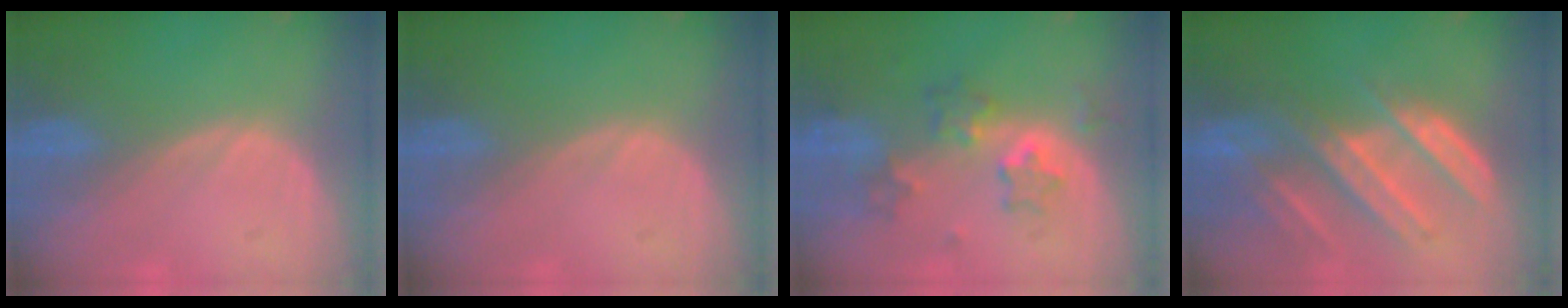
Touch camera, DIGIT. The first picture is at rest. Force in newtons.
{"total": 0.0}
{"total": 6.0, "press": 5.8, "slide": 1.5}
{"total": 9.2, "press": 8.2, "slide": 4.1}